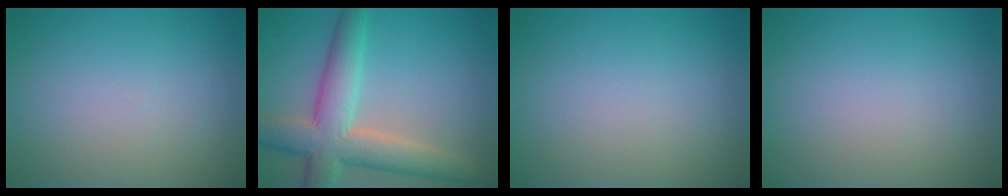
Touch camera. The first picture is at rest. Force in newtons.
{"total": 7.4, "press": 7.4, "slide": 0.3}
{"total": 0.0}
{"total": 0.0}